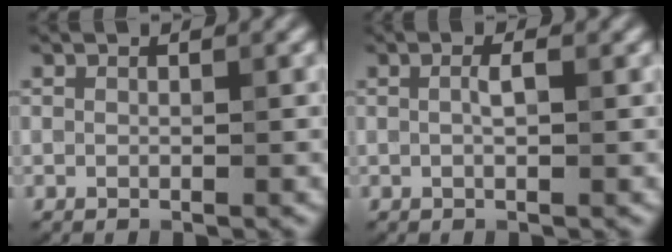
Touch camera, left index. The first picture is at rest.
{"total": 1.1, "force": [0.1, 0.2, 1.1], "torque": [-0.023, 0.001, 0.001]}